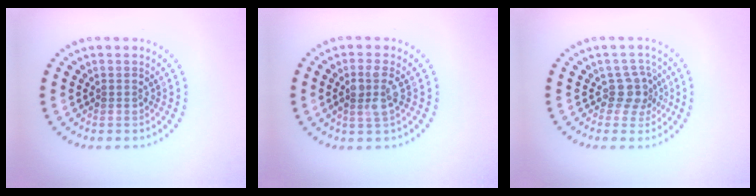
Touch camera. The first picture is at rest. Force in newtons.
{"total": 2.3, "press": 2.0, "slide": 1.1}
{"total": 2.6, "press": 2.1, "slide": 1.6}